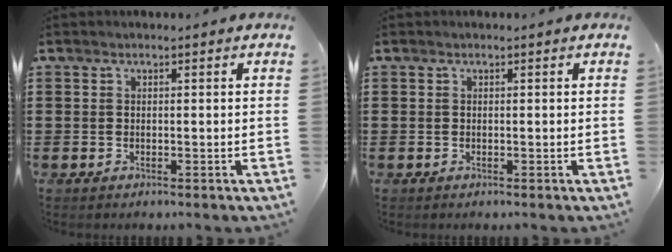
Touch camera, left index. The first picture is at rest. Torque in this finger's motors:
{"motor_torque": [0.00, 0.00, 0.00, 0.00]}